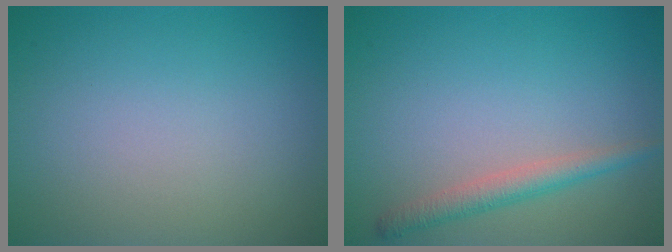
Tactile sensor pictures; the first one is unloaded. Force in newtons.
{"total": 2.3, "press": 2.3, "slide": 0.1}